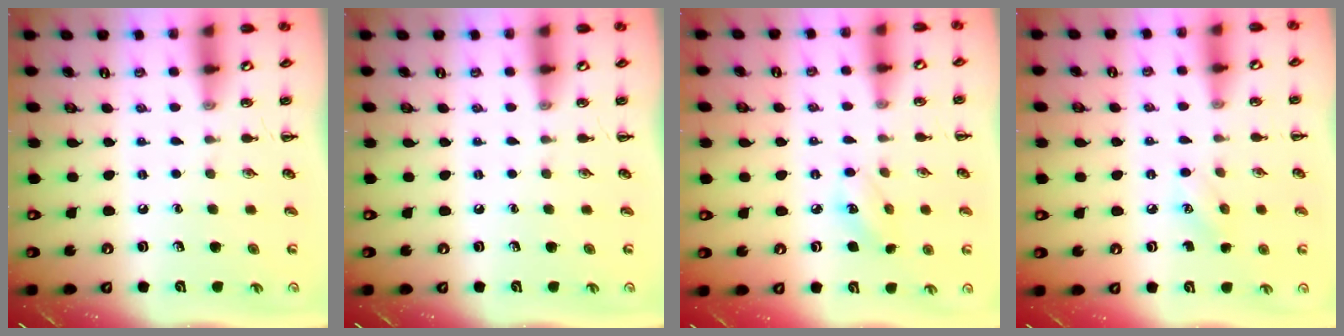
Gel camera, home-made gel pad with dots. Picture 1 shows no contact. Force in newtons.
{"total": 0.0}
{"total": 5.7, "press": 5.5, "slide": 1.4}
{"total": 5.5, "press": 5.3, "slide": 1.4}